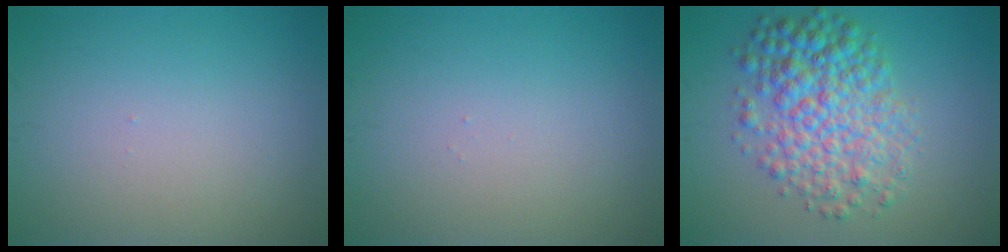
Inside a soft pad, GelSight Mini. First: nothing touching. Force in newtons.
{"total": 0.0}
{"total": 6.7, "press": 6.7, "slide": 0.1}